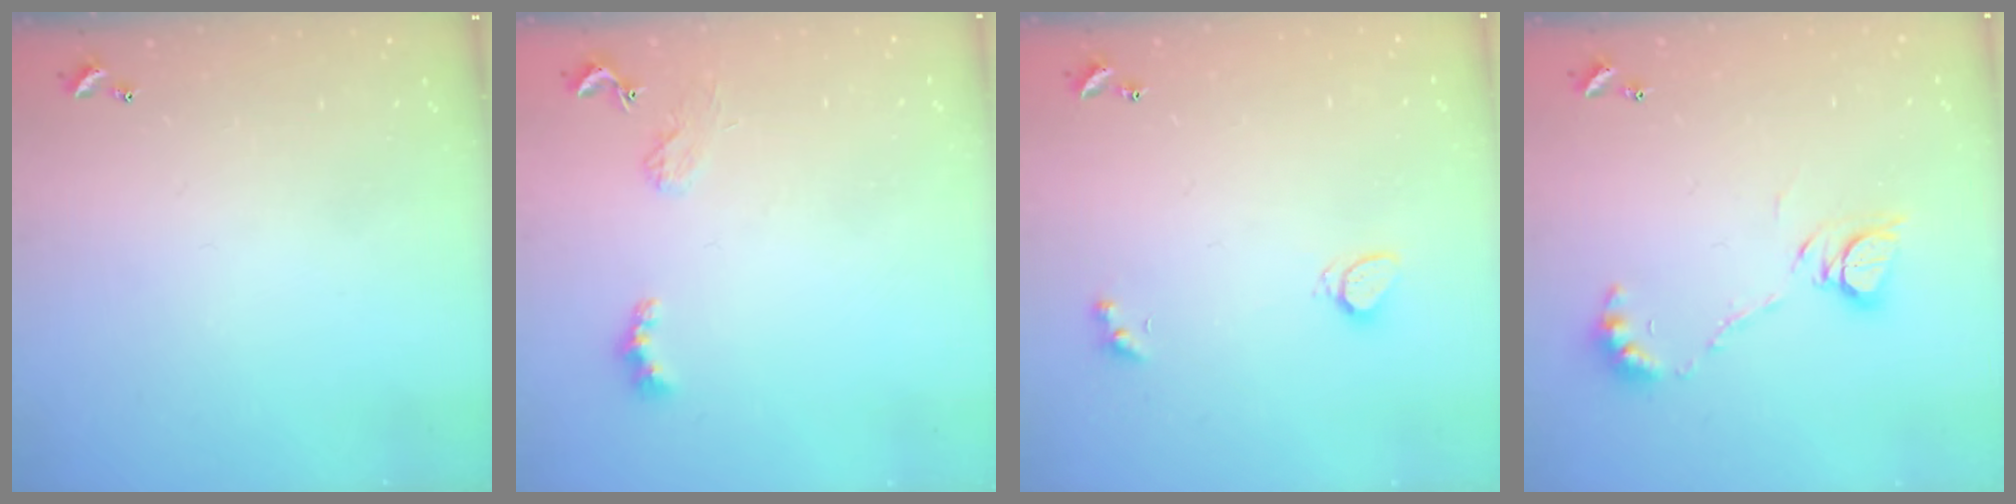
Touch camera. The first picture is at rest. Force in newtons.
{"total": 2.4, "press": 2.3, "slide": 0.5}
{"total": 2.1, "press": 2.0, "slide": 0.6}
{"total": 9.7, "press": 9.6, "slide": 0.9}